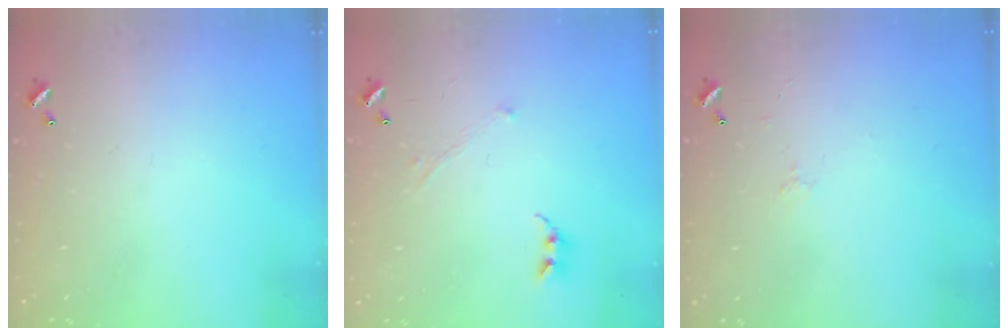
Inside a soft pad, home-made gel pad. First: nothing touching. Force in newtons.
{"total": 0.7, "press": 0.0, "slide": 0.7}
{"total": 0.7, "press": 0.2, "slide": 0.6}